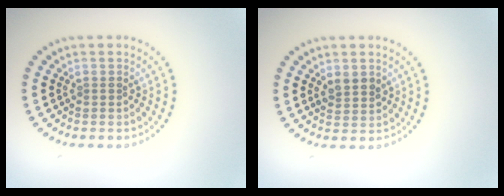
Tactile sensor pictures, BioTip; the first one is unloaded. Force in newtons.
{"total": 1.8, "press": 1.8, "slide": 0.5}